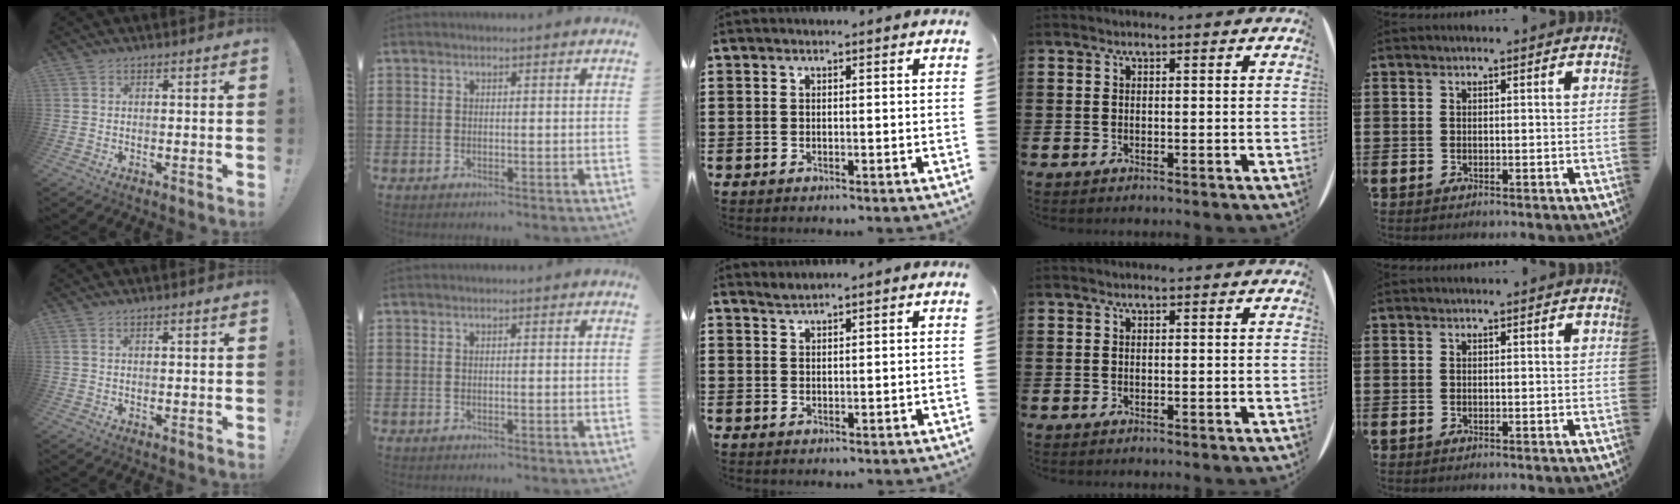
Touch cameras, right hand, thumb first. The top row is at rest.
{"thumb": {"total": 1.0, "force": [0.6, 0.1, 0.8], "torque": [-0.021, 0.003, 0.012]}, "index": {"total": 0.6, "force": [-0.2, -0.1, 0.5], "torque": [-0.008, -0.004, -0.003]}, "middle": {"total": 1.3, "force": [1.2, -0.1, -0.4], "torque": [0.004, -0.001, 0.024]}}